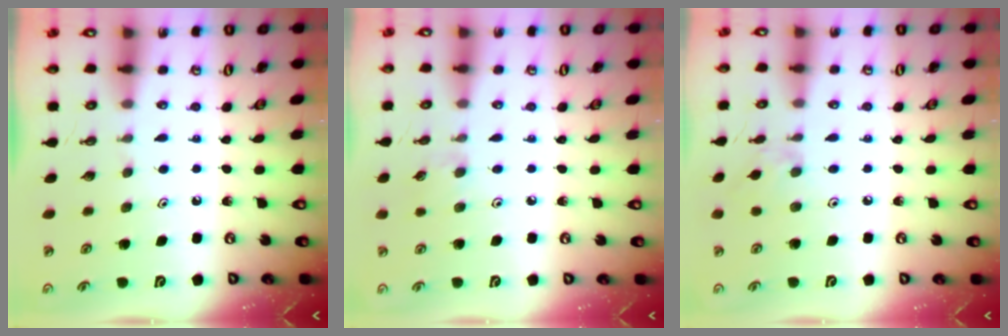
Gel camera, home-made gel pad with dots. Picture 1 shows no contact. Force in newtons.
{"total": 4.3, "press": 4.3, "slide": 0.6}
{"total": 2.8, "press": 2.7, "slide": 0.6}